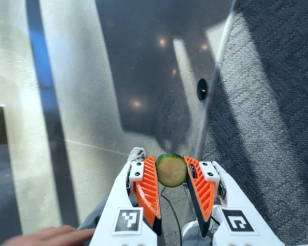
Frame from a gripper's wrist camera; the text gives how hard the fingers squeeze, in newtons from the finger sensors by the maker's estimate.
{"total": 6.6, "left": 6.2, "right": 7.0}